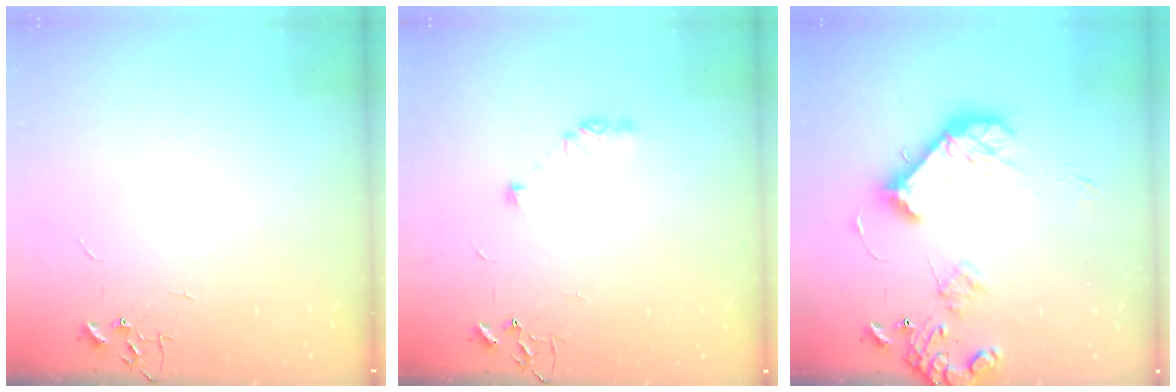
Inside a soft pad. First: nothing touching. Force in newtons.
{"total": 5.7, "press": 5.6, "slide": 0.6}
{"total": 16.4, "press": 16.2, "slide": 2.4}